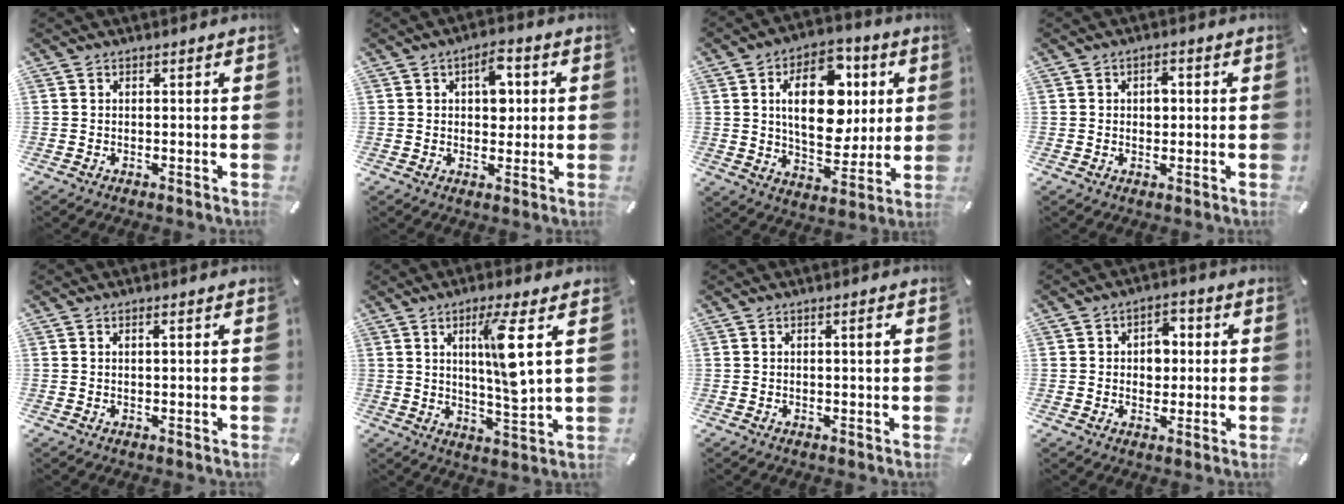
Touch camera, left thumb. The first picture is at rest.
{"total": 7.4, "force": [1.6, 4.7, 5.4], "torque": [-0.061, -0.005, 0.019]}
{"total": 19.0, "force": [4.5, 12.2, 13.9], "torque": [-0.214, 0.000, 0.076]}
{"total": 3.1, "force": [0.3, 2.1, 2.3], "torque": [-0.023, -0.002, -0.003]}
{"total": 0.9, "force": [0.3, 0.2, 0.8], "torque": [-0.016, 0.002, 0.005]}
{"total": 11.2, "force": [3.3, 1.6, 10.6], "torque": [-0.173, -0.012, 0.047]}
{"total": 1.3, "force": [0.3, 0.2, 1.3], "torque": [-0.017, -0.002, 0.003]}
{"total": 5.6, "force": [0.3, 4.4, 3.4], "torque": [-0.041, 0.000, -0.004]}